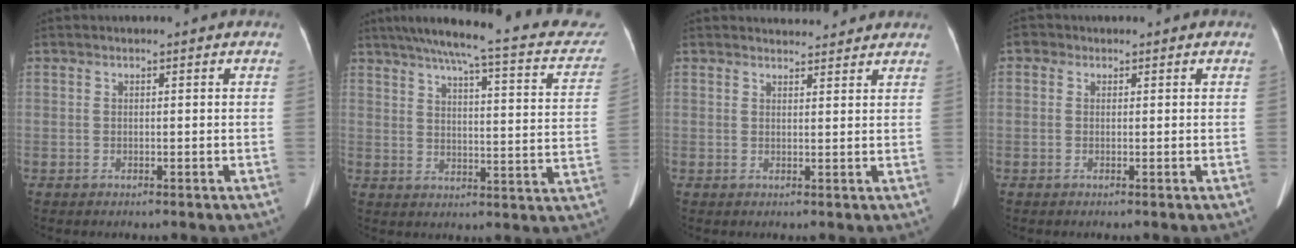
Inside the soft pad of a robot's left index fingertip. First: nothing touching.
{"total": 25.0, "force": [21.1, 4.0, 12.8], "torque": [-0.179, -0.008, 0.248]}
{"total": 4.3, "force": [4.2, 0.9, 0.6], "torque": [-0.010, 0.008, 0.048]}
{"total": 1.1, "force": [0.4, 1.0, 0.2], "torque": [0.001, 0.005, 0.002]}